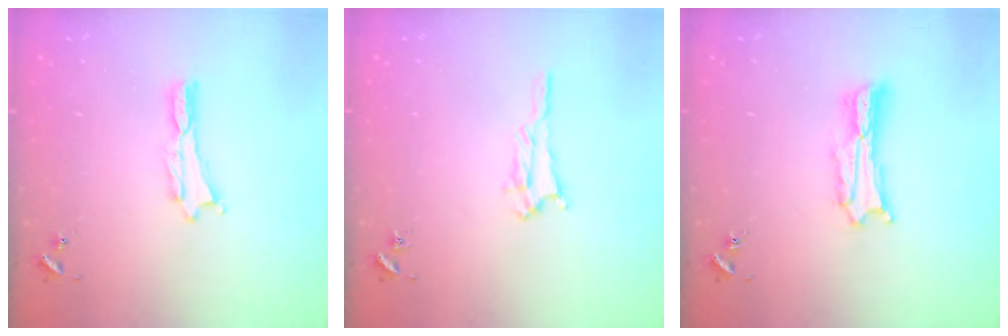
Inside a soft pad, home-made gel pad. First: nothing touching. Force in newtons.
{"total": 1.6, "press": 1.6, "slide": 0.3}
{"total": 2.7, "press": 2.7, "slide": 0.3}